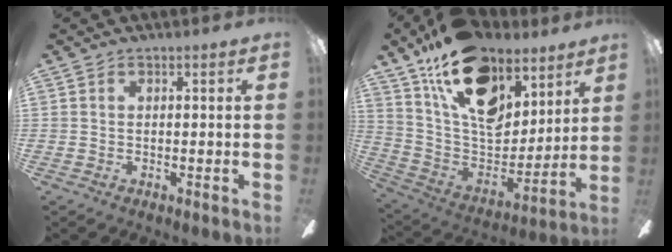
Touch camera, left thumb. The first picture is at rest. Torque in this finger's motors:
{"motor_torque": [1.68, 1.55, 1.34, -1.42, 0.71]}